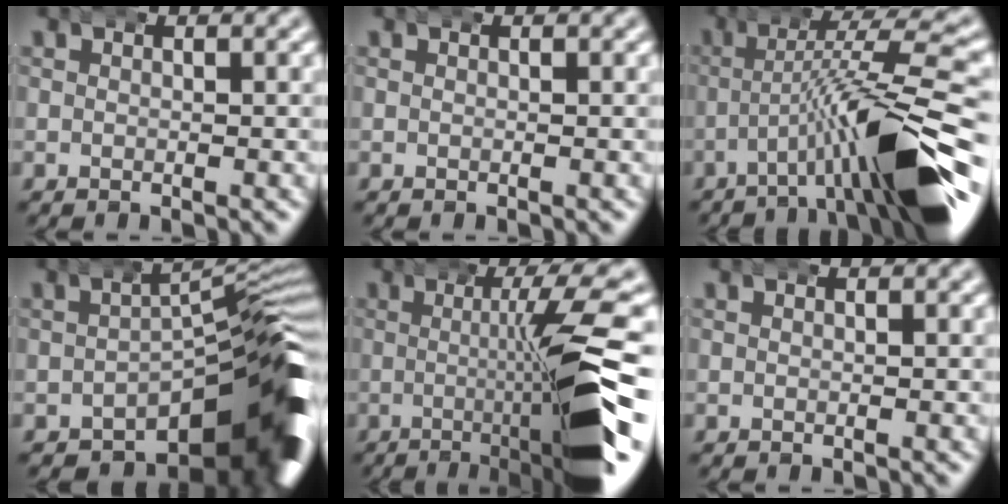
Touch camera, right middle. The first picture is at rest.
{"total": 0.0}
{"total": 11.0, "force": [-3.8, 1.8, 10.2], "torque": [-0.148, 0.001, -0.060]}
{"total": 18.4, "force": [-7.0, 8.1, 15.0], "torque": [-0.148, -0.010, -0.092]}
{"total": 16.1, "force": [-1.8, 3.0, 15.7], "torque": [-0.210, 0.015, -0.025]}
{"total": 0.0}